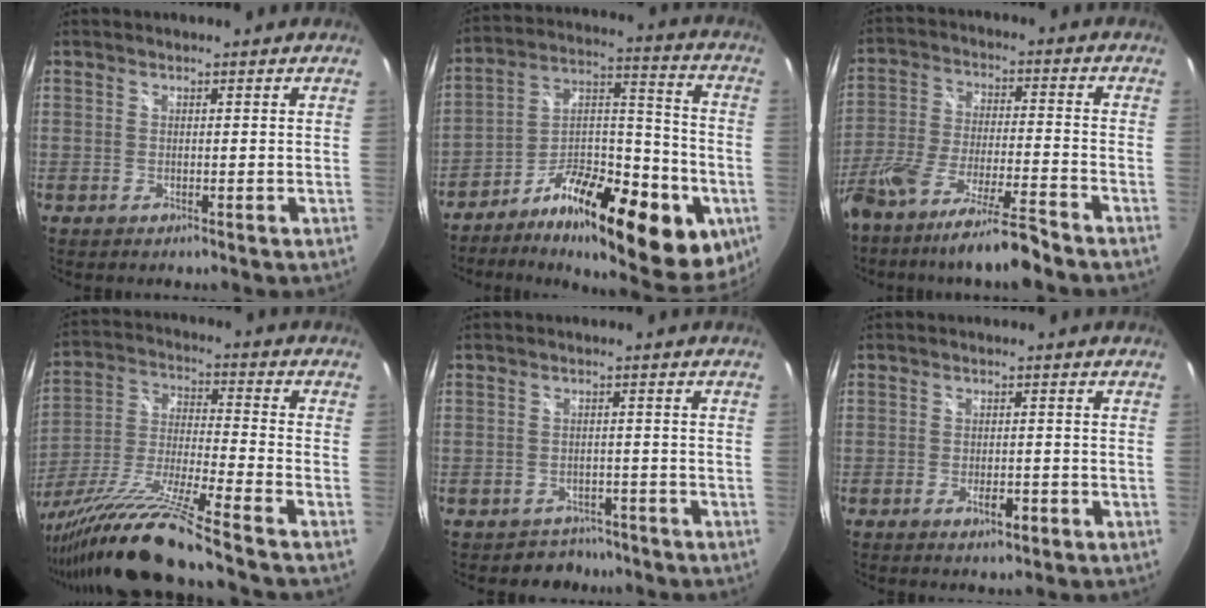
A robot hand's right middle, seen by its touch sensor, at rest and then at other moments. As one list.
[{"total": 25.3, "force": [-11.7, 9.9, 20.2], "torque": [-0.277, 0.006, -0.178]}, {"total": 14.8, "force": [-12.3, 0.5, 8.2], "torque": [-0.166, -0.034, -0.213]}, {"total": 18.4, "force": [-14.7, -1.7, 11.0], "torque": [-0.200, -0.052, -0.267]}, {"total": 4.8, "force": [-3.6, 3.1, -0.2], "torque": [-0.003, 0.012, -0.053]}, {"total": 3.2, "force": [-1.7, 1.3, 2.3], "torque": [-0.045, -0.005, -0.025]}]